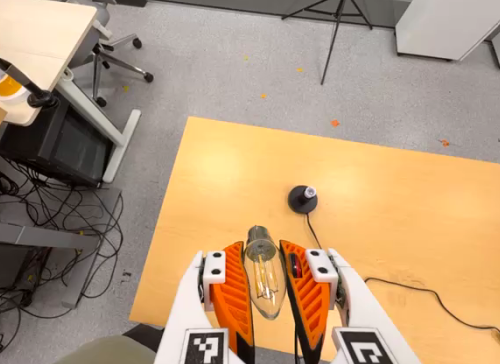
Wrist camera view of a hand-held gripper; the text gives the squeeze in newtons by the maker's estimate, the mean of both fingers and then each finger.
{"total": 20.7, "left": 22.5, "right": 19.0}